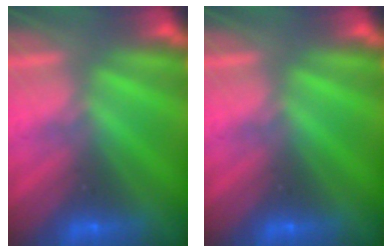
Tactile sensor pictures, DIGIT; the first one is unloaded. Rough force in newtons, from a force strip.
{"total": 0.0}